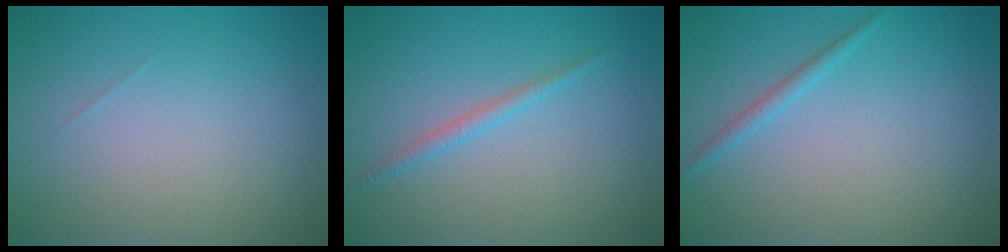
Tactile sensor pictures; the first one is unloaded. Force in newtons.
{"total": 1.2, "press": 1.2, "slide": 0.1}
{"total": 1.0, "press": 1.0, "slide": 0.1}